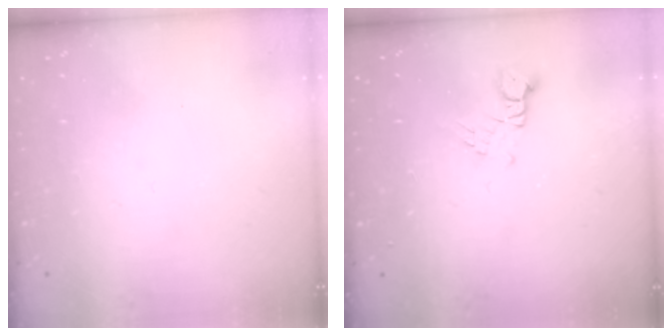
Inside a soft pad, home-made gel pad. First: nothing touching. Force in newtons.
{"total": 2.4, "press": 2.3, "slide": 0.3}